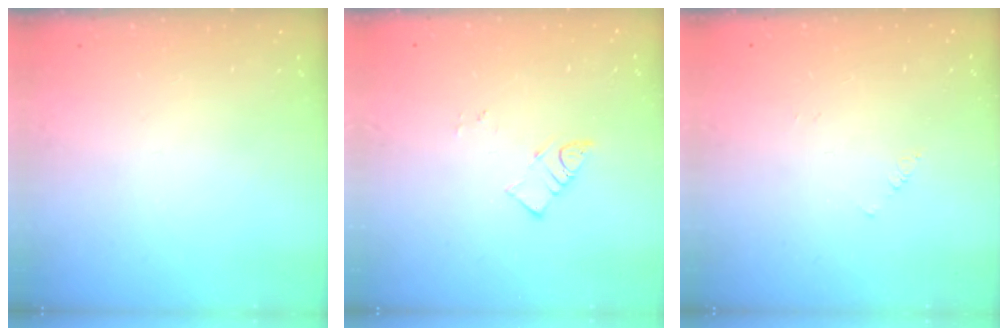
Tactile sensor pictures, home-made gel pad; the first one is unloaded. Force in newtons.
{"total": 3.4, "press": 3.4, "slide": 0.2}
{"total": 1.4, "press": 1.3, "slide": 0.3}